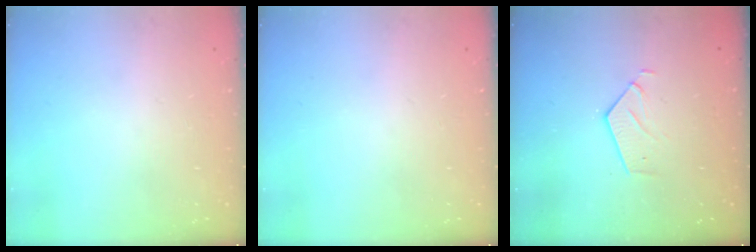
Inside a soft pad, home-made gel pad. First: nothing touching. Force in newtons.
{"total": 0.0}
{"total": 3.2, "press": 3.1, "slide": 0.2}